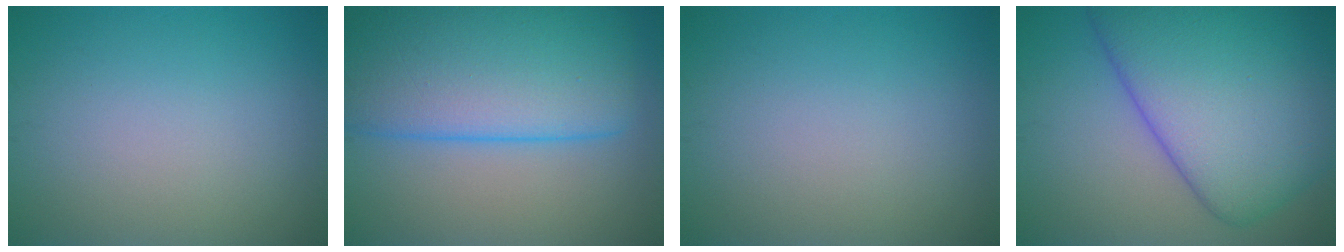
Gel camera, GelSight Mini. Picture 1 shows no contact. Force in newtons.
{"total": 12.0, "press": 12.0, "slide": 0.5}
{"total": 0.0}
{"total": 13.0, "press": 13.0, "slide": 0.5}